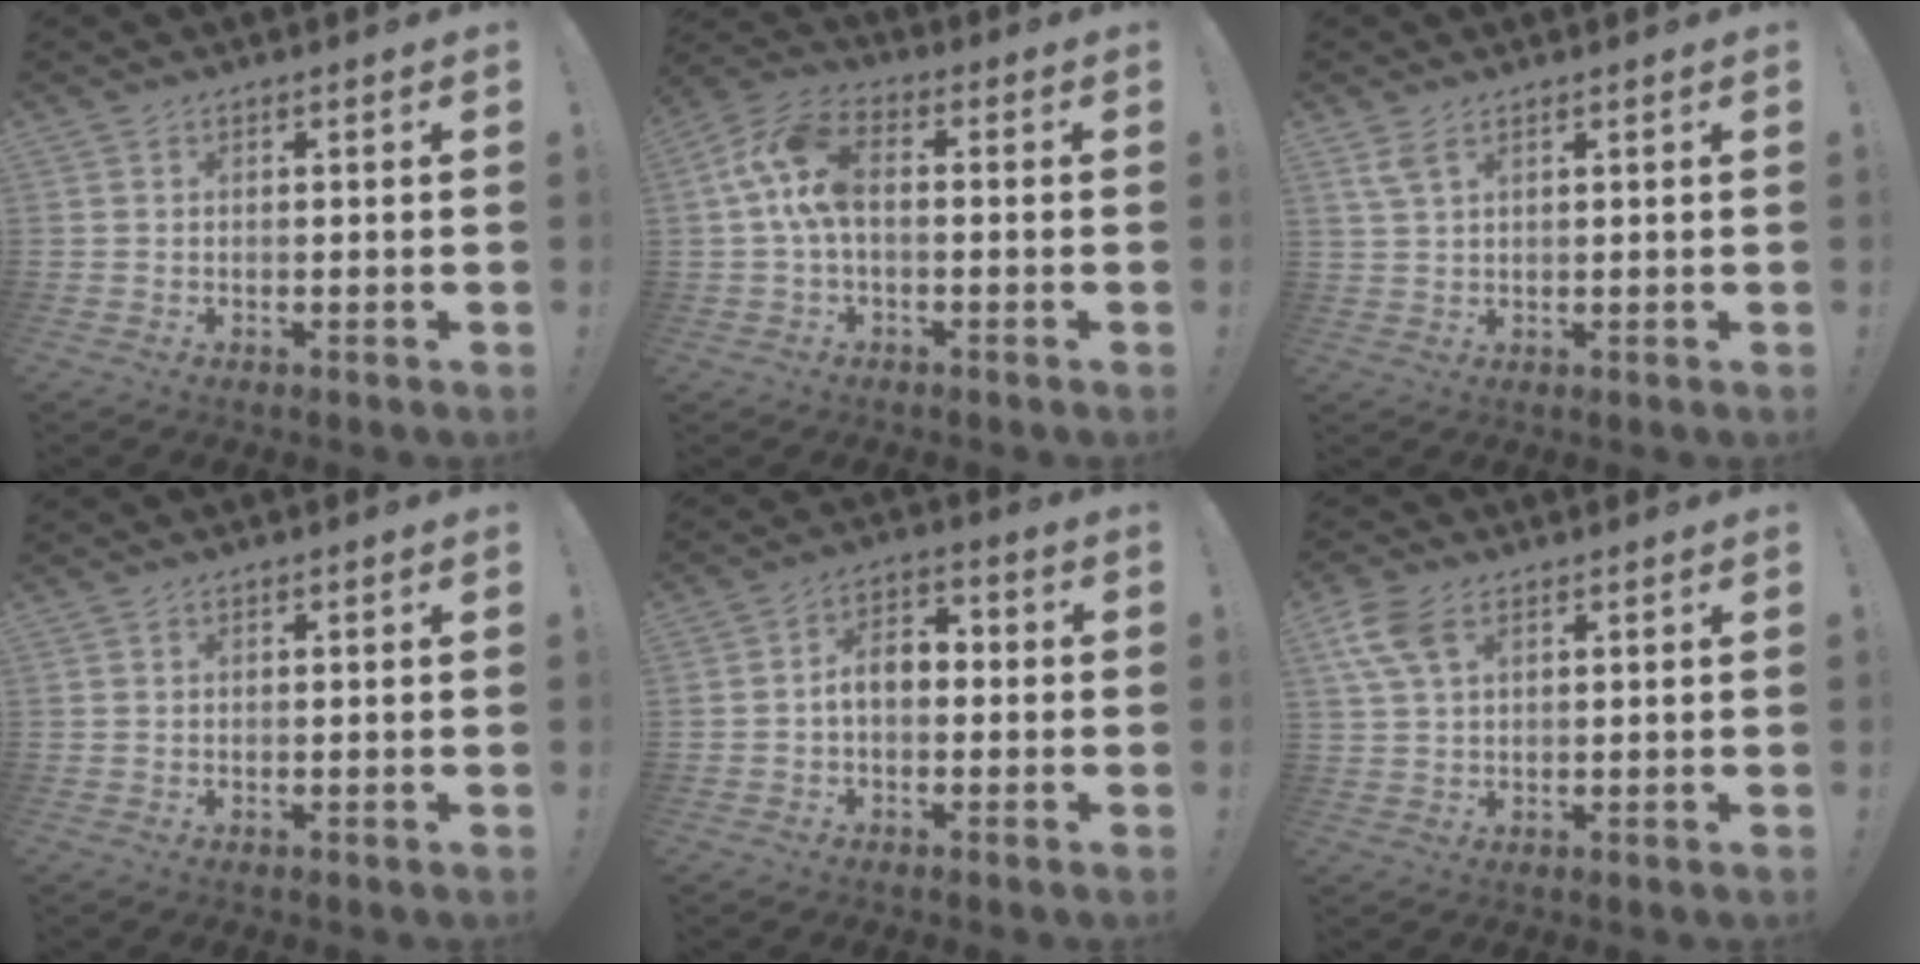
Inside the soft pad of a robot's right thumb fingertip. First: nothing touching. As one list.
[{"total": 10.8, "force": [1.0, 6.2, 8.8], "torque": [-0.180, 0.007, 0.021]}, {"total": 4.2, "force": [2.5, 1.7, 2.9], "torque": [-0.067, -0.002, 0.050]}, {"total": 0.0}, {"total": 7.6, "force": [-0.3, 4.7, 5.9], "torque": [-0.091, 0.010, -0.004]}, {"total": 7.7, "force": [3.5, 4.0, 5.5], "torque": [-0.118, -0.005, 0.068]}]